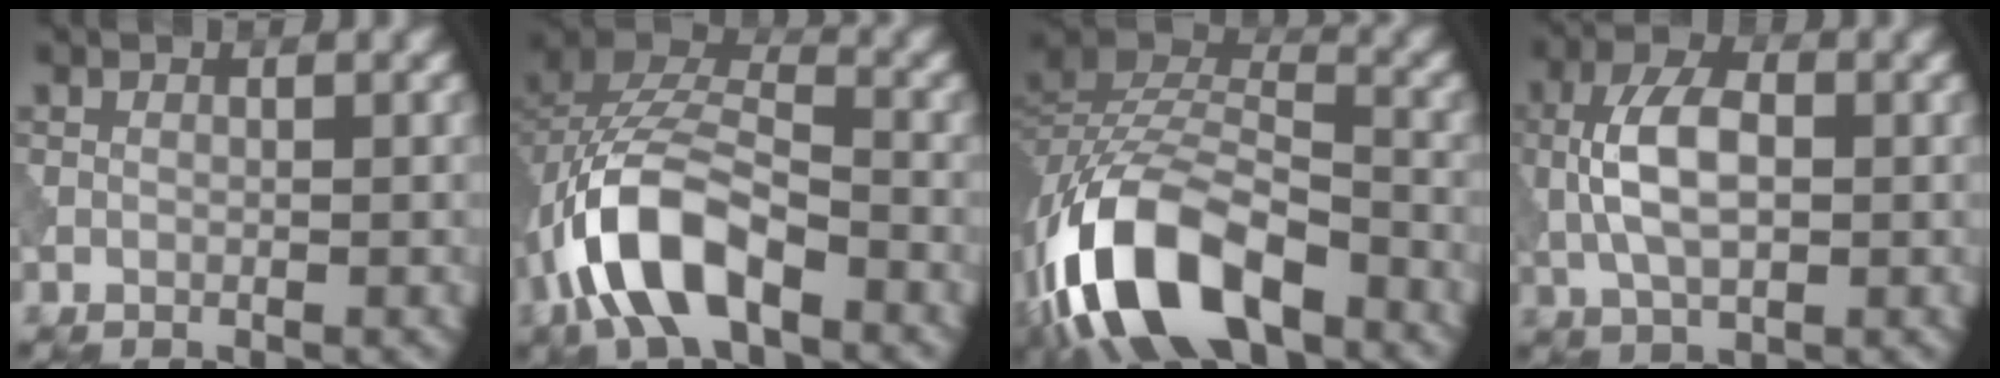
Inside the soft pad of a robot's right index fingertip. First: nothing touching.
{"total": 10.0, "force": [-4.5, 5.2, 7.4], "torque": [-0.147, 0.010, -0.091]}
{"total": 13.0, "force": [-7.2, 6.4, 8.8], "torque": [-0.173, -0.006, -0.141]}
{"total": 5.9, "force": [-0.1, 3.1, 5.0], "torque": [-0.105, 0.005, -0.003]}